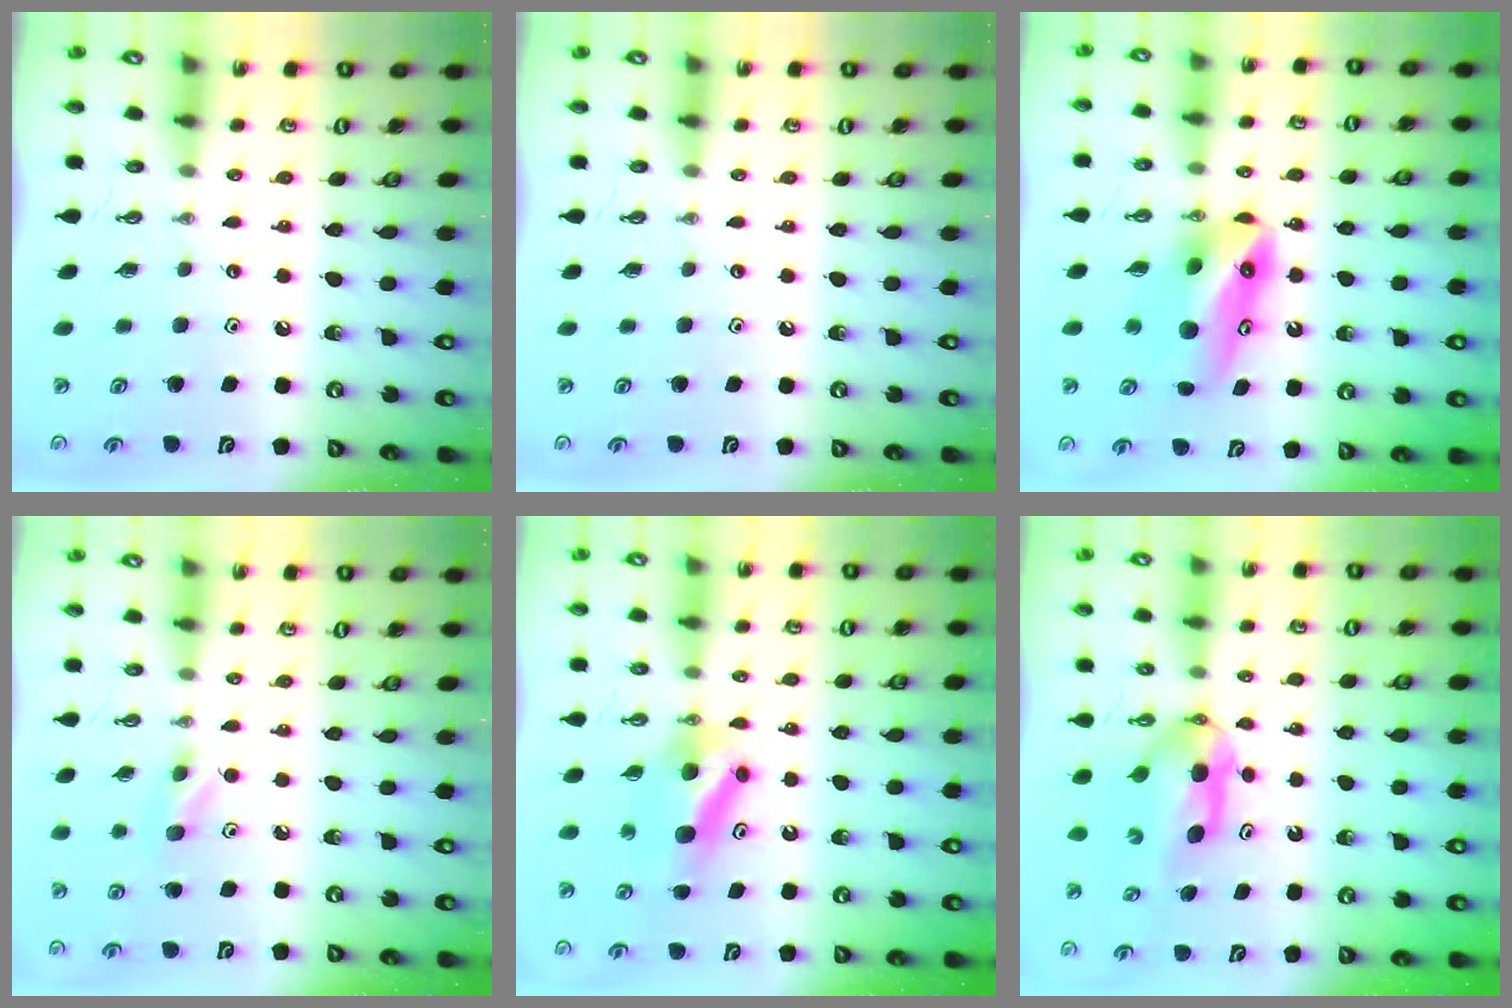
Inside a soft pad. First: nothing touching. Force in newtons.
{"total": 0.0}
{"total": 9.7, "press": 9.6, "slide": 1.4}
{"total": 5.4, "press": 5.4, "slide": 0.5}
{"total": 7.7, "press": 6.1, "slide": 4.7}
{"total": 6.7, "press": 6.6, "slide": 1.5}